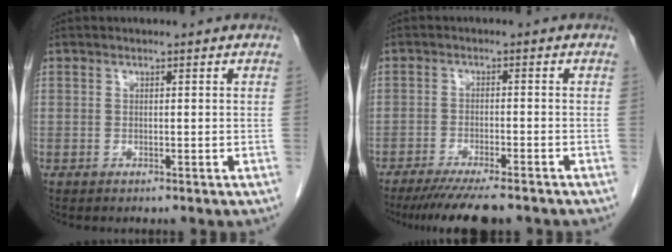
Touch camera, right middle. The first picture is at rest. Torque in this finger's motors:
{"motor_torque": [0.21, -0.18, 0.12, 0.04]}